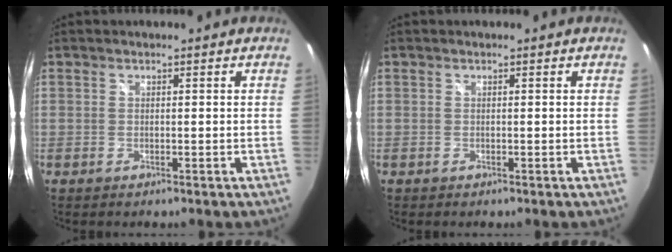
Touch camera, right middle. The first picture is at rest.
{"total": 0.0}